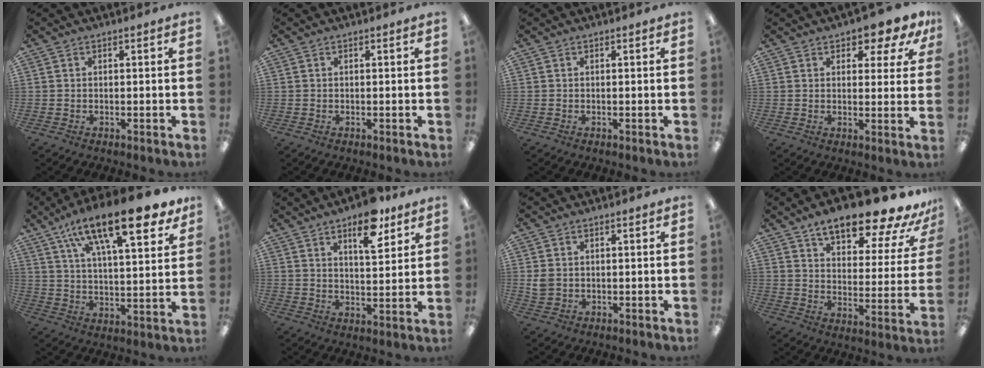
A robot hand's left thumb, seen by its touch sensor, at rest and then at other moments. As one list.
[{"total": 0.0}, {"total": 0.0}, {"total": 5.6, "force": [4.3, 2.2, 2.8], "torque": [-0.028, -0.027, 0.070]}, {"total": 20.5, "force": [13.1, 6.5, 14.3], "torque": [-0.226, -0.066, 0.210]}, {"total": 11.2, "force": [7.1, 4.6, 7.2], "torque": [-0.093, -0.035, 0.117]}, {"total": 2.7, "force": [0.5, 2.2, 1.4], "torque": [-0.019, 0.001, 0.007]}, {"total": 17.5, "force": [13.9, 4.9, 9.4], "torque": [-0.144, -0.092, 0.231]}]